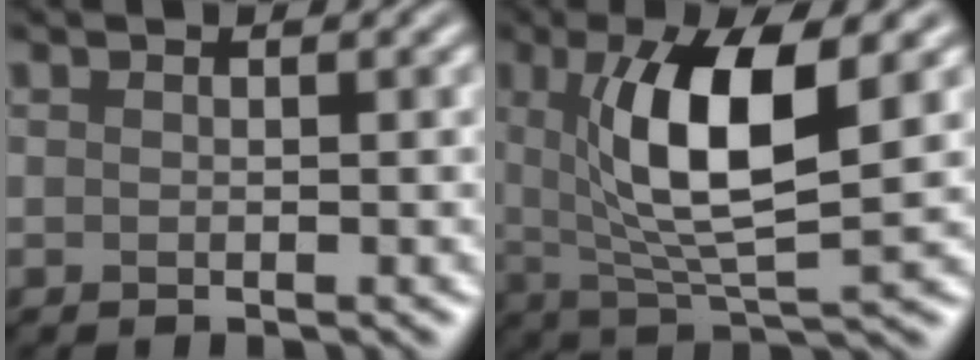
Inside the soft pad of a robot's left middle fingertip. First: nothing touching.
{"total": 9.0, "force": [2.0, 2.6, 8.3], "torque": [-0.142, -0.009, 0.039]}